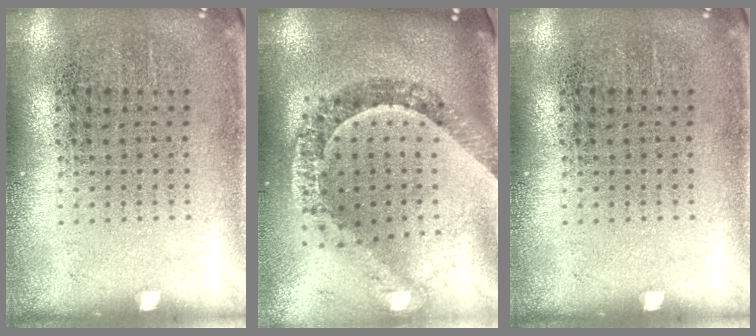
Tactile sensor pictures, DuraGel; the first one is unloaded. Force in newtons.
{"total": 1.7, "press": 1.5, "slide": 0.9}
{"total": 0.0}